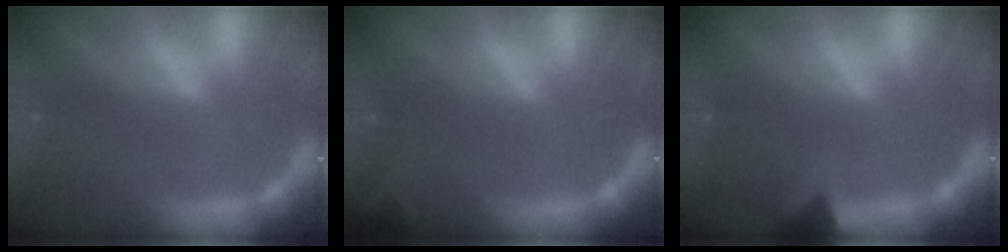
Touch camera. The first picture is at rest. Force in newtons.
{"total": 1.9}
{"total": 2.9}